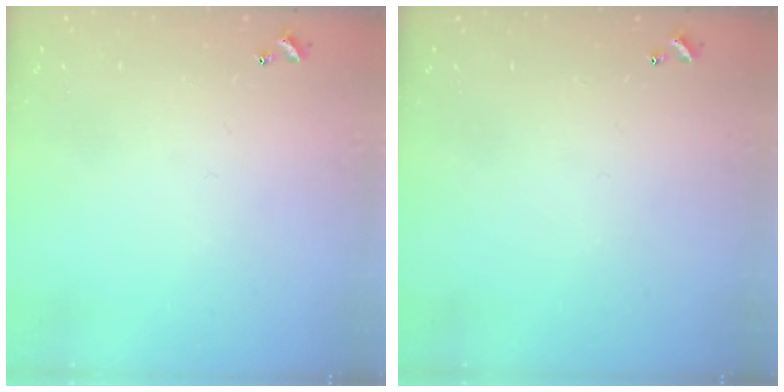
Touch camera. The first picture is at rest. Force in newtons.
{"total": 0.0}